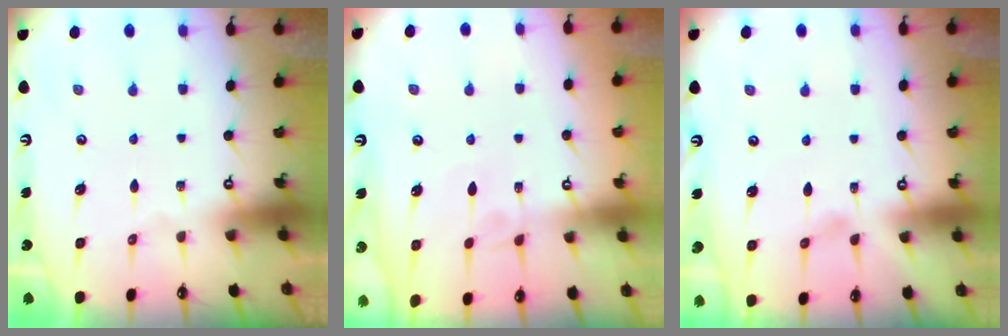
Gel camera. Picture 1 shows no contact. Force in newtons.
{"total": 2.7, "press": 2.7, "slide": 0.4}
{"total": 0.0}